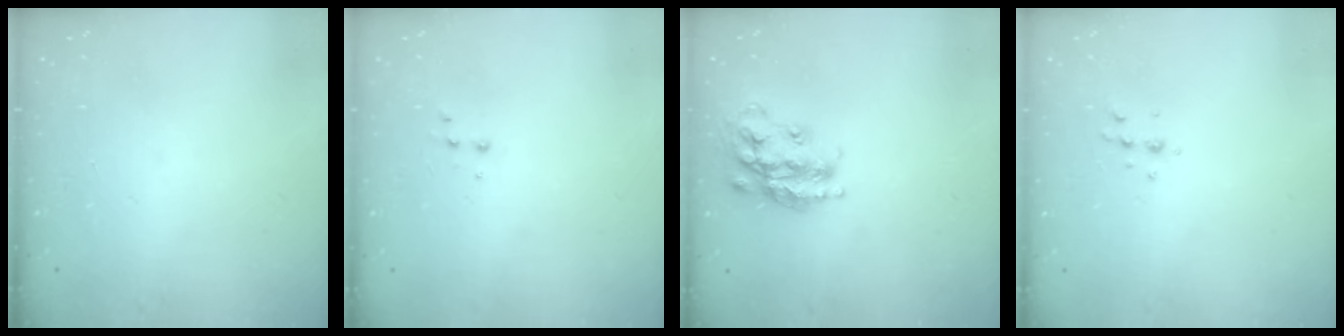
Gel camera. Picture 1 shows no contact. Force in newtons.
{"total": 1.9, "press": 1.9, "slide": 0.2}
{"total": 18.0, "press": 17.9, "slide": 1.2}
{"total": 4.3, "press": 4.2, "slide": 0.6}